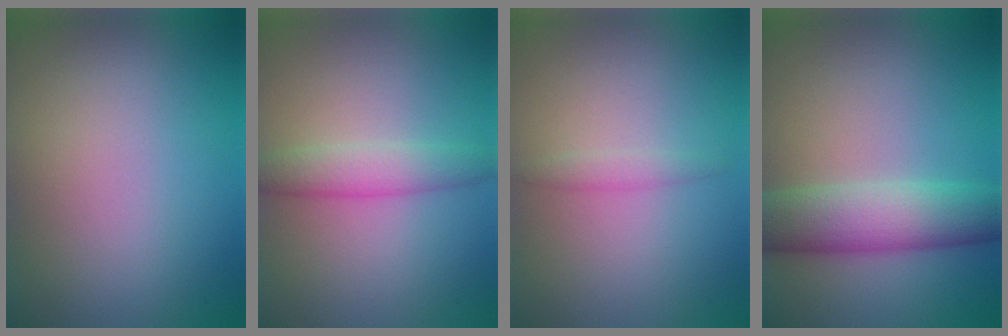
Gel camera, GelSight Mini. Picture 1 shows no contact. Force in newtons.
{"total": 2.9, "press": 2.9, "slide": 0.1}
{"total": 1.0, "press": 1.0, "slide": 0.0}
{"total": 6.7, "press": 6.7, "slide": 0.4}